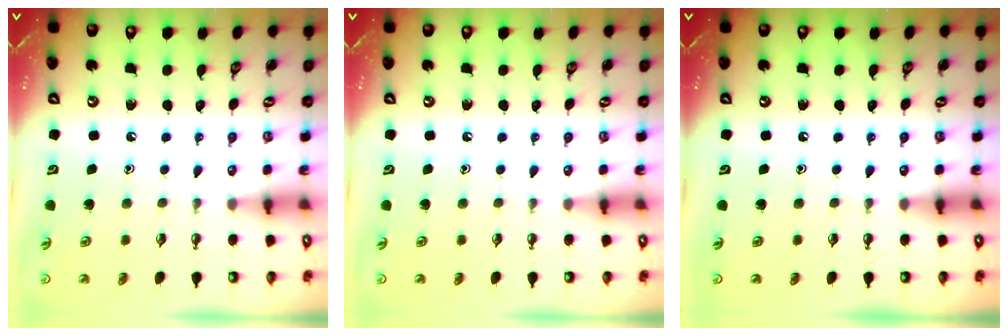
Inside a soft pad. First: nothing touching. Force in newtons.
{"total": 0.0}
{"total": 0.0}